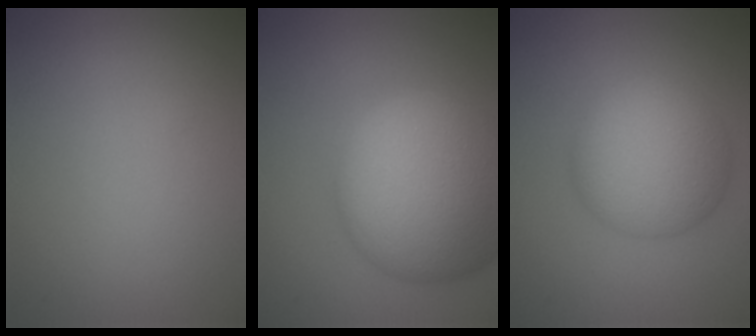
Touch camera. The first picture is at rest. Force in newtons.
{"total": 13.1, "press": 13.1, "slide": 0.8}
{"total": 7.0, "press": 7.0, "slide": 0.2}